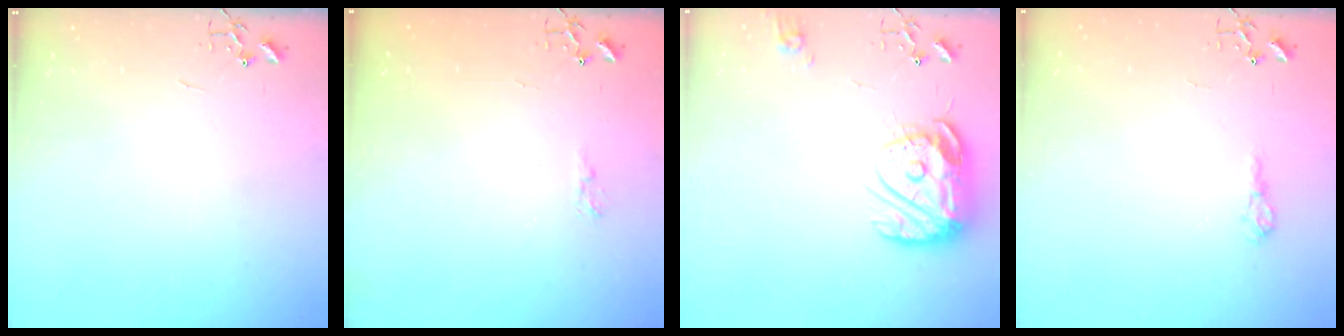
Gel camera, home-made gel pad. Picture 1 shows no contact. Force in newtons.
{"total": 5.1, "press": 5.1, "slide": 0.4}
{"total": 15.4, "press": 15.3, "slide": 1.3}
{"total": 6.5, "press": 6.5, "slide": 0.7}